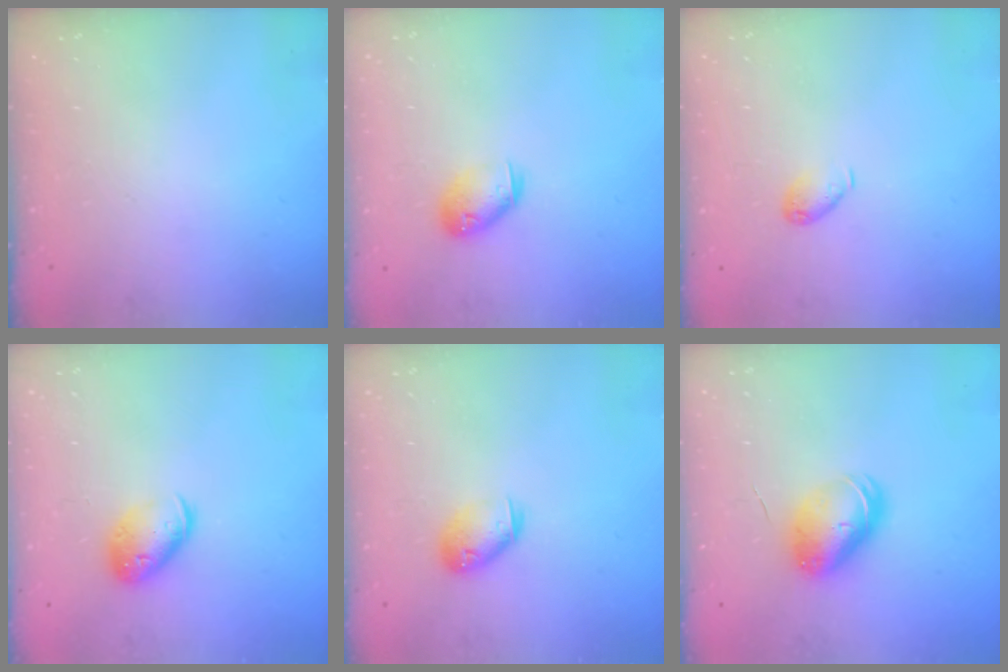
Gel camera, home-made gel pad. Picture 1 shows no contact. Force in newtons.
{"total": 9.7, "press": 9.5, "slide": 1.6}
{"total": 5.2, "press": 5.2, "slide": 0.3}
{"total": 11.8, "press": 11.6, "slide": 1.7}
{"total": 9.7, "press": 9.5, "slide": 1.6}
{"total": 9.2, "press": 9.1, "slide": 1.6}